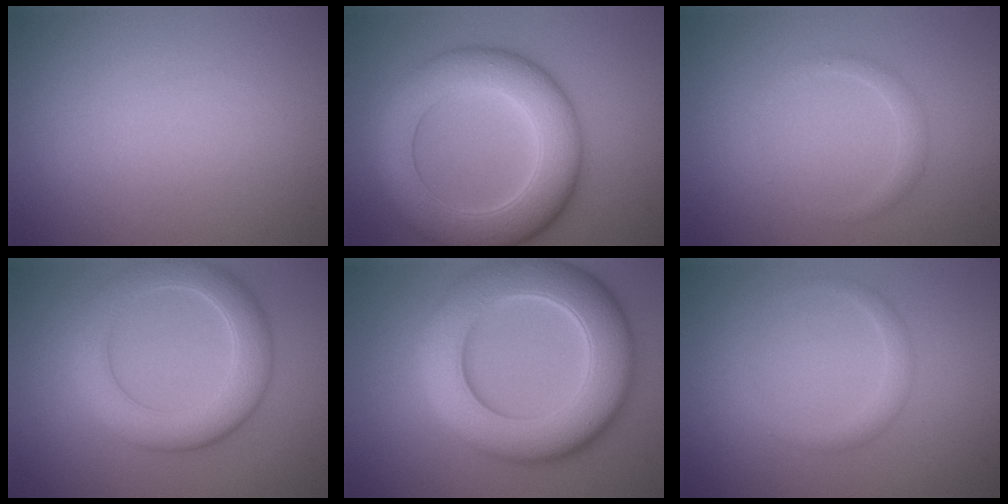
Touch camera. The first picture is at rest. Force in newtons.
{"total": 9.1, "press": 9.1, "slide": 0.2}
{"total": 1.1, "press": 1.1, "slide": 0.1}
{"total": 5.7, "press": 5.6, "slide": 0.6}
{"total": 10.8, "press": 10.8, "slide": 0.4}
{"total": 1.5, "press": 1.5, "slide": 0.2}